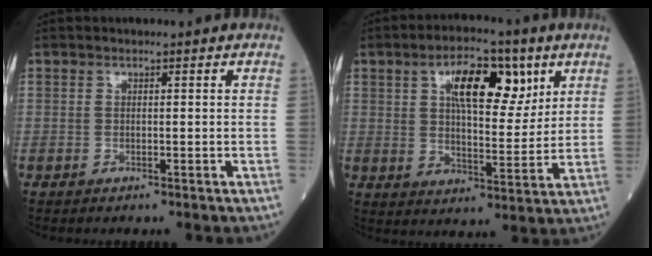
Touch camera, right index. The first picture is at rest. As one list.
[{"total": 12.0, "force": [5.3, 4.5, 9.8], "torque": [-0.157, 0.015, 0.087]}]